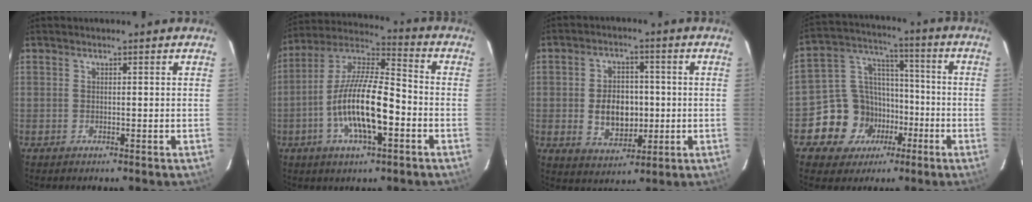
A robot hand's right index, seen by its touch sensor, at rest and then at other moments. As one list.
[{"total": 15.8, "force": [-4.8, 4.8, 14.3], "torque": [-0.277, -0.004, -0.093]}, {"total": 8.8, "force": [-0.7, 6.3, 6.2], "torque": [-0.117, 0.006, 0.003]}, {"total": 13.6, "force": [-6.0, 11.6, 3.9], "torque": [-0.097, 0.046, -0.079]}]